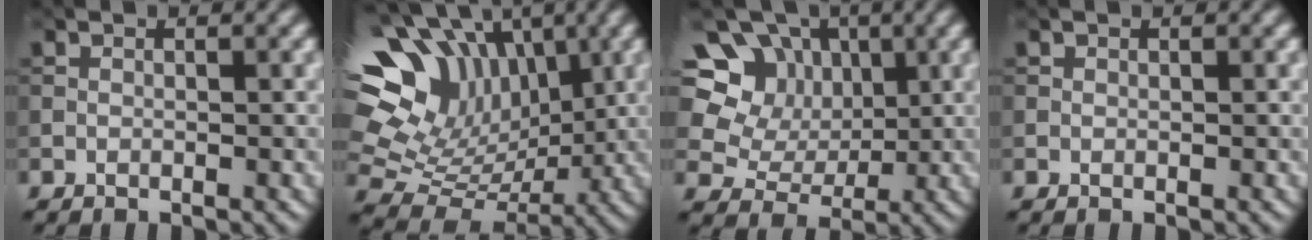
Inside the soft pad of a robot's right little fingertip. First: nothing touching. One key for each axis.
{"total": 13.7, "fx": 4.8, "fy": 10.2, "fz": 7.8, "tx": -0.168, "ty": 0.030, "tz": 0.085}
{"total": 9.0, "fx": 4.0, "fy": 7.3, "fz": 3.3, "tx": -0.066, "ty": 0.016, "tz": 0.061}
{"total": 0.0}